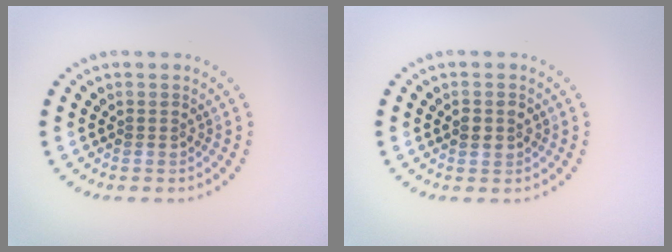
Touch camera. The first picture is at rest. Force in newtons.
{"total": 1.4, "press": 1.4, "slide": 0.4}